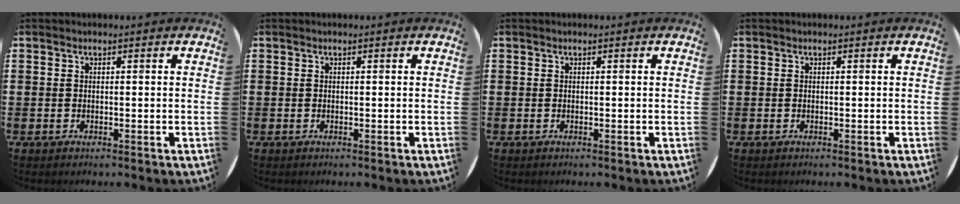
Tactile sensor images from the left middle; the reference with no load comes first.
{"total": 0.0}
{"total": 0.0}
{"total": 0.0}